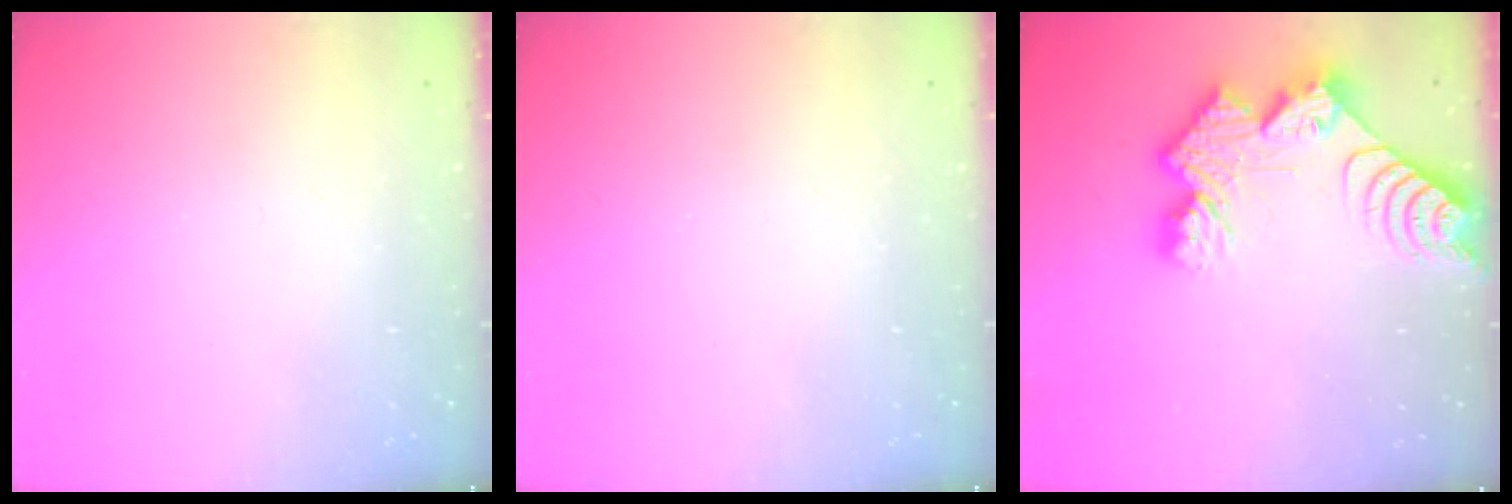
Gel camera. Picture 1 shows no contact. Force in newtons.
{"total": 0.0}
{"total": 11.5, "press": 11.4, "slide": 1.0}